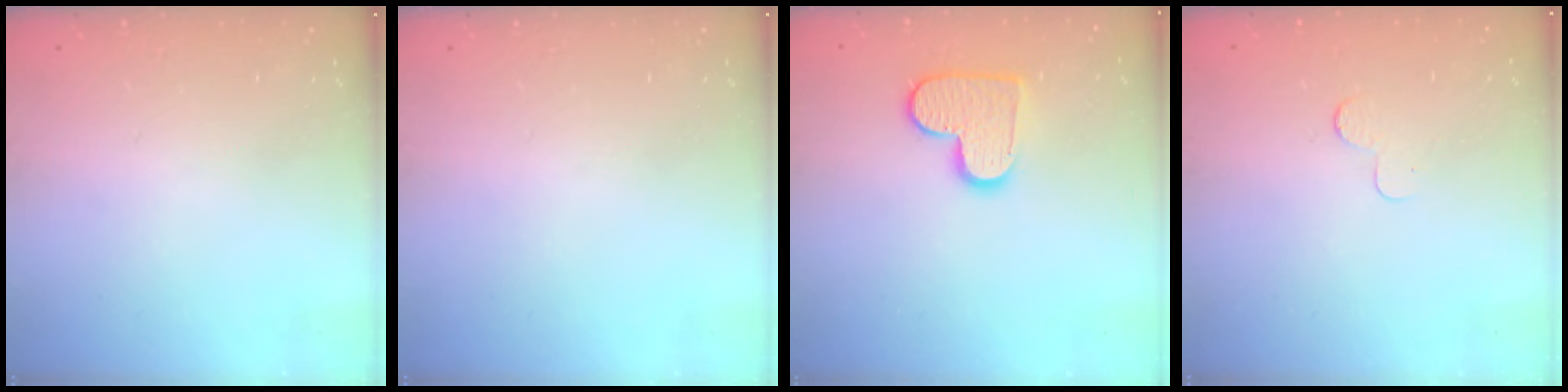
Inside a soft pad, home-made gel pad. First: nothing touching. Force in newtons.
{"total": 0.0}
{"total": 11.0, "press": 11.0, "slide": 0.7}
{"total": 2.3, "press": 2.3, "slide": 0.2}